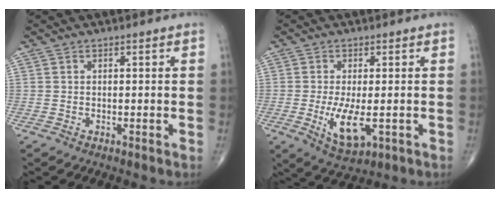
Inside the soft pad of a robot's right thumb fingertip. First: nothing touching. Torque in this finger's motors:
{"motor_torque": [0.44, 0.86, 0.78, -0.03, 0.25]}